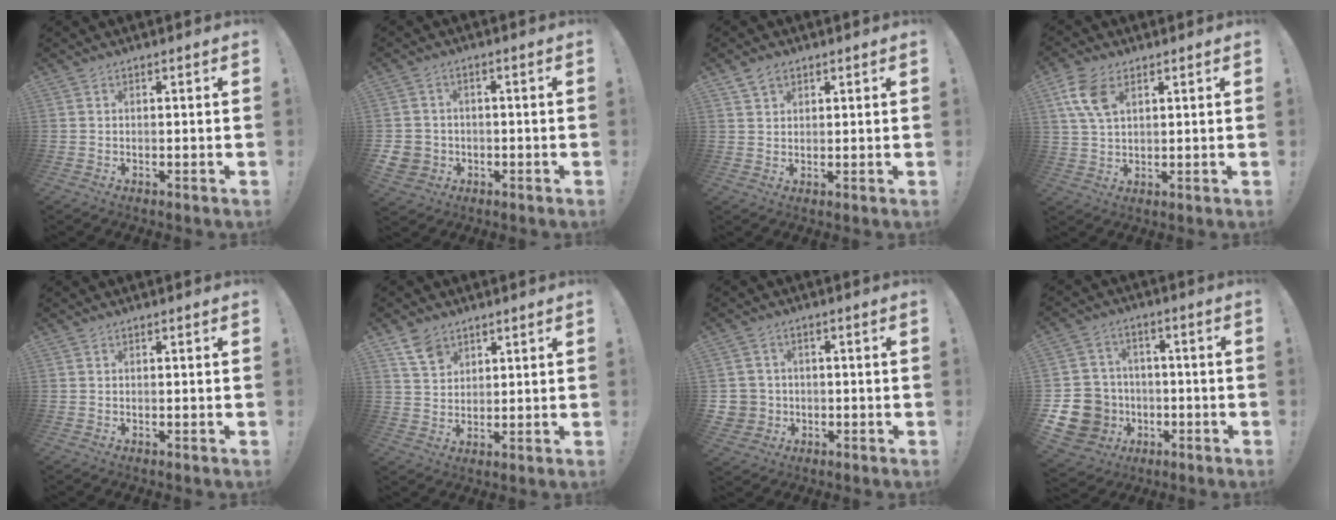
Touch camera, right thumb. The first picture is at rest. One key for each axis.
{"total": 4.0, "fx": -0.8, "fy": 3.7, "fz": 1.4, "tx": -0.030, "ty": 0.000, "tz": -0.014}
{"total": 3.5, "fx": 2.3, "fy": 2.3, "fz": 1.2, "tx": -0.022, "ty": -0.005, "tz": 0.043}
{"total": 9.1, "fx": 4.1, "fy": 5.2, "fz": 6.2, "tx": -0.129, "ty": -0.005, "tz": 0.080}
{"total": 0.0}
{"total": 7.3, "fx": 4.9, "fy": 4.8, "fz": 2.5, "tx": -0.039, "ty": -0.026, "tz": 0.095}
{"total": 4.9, "fx": 0.0, "fy": 4.8, "fz": 1.0, "tx": -0.019, "ty": 0.004, "tz": 0.004}
{"total": 14.2, "fx": -3.9, "fy": 12.5, "fz": 5.3, "tx": -0.110, "ty": 0.030, "tz": -0.058}